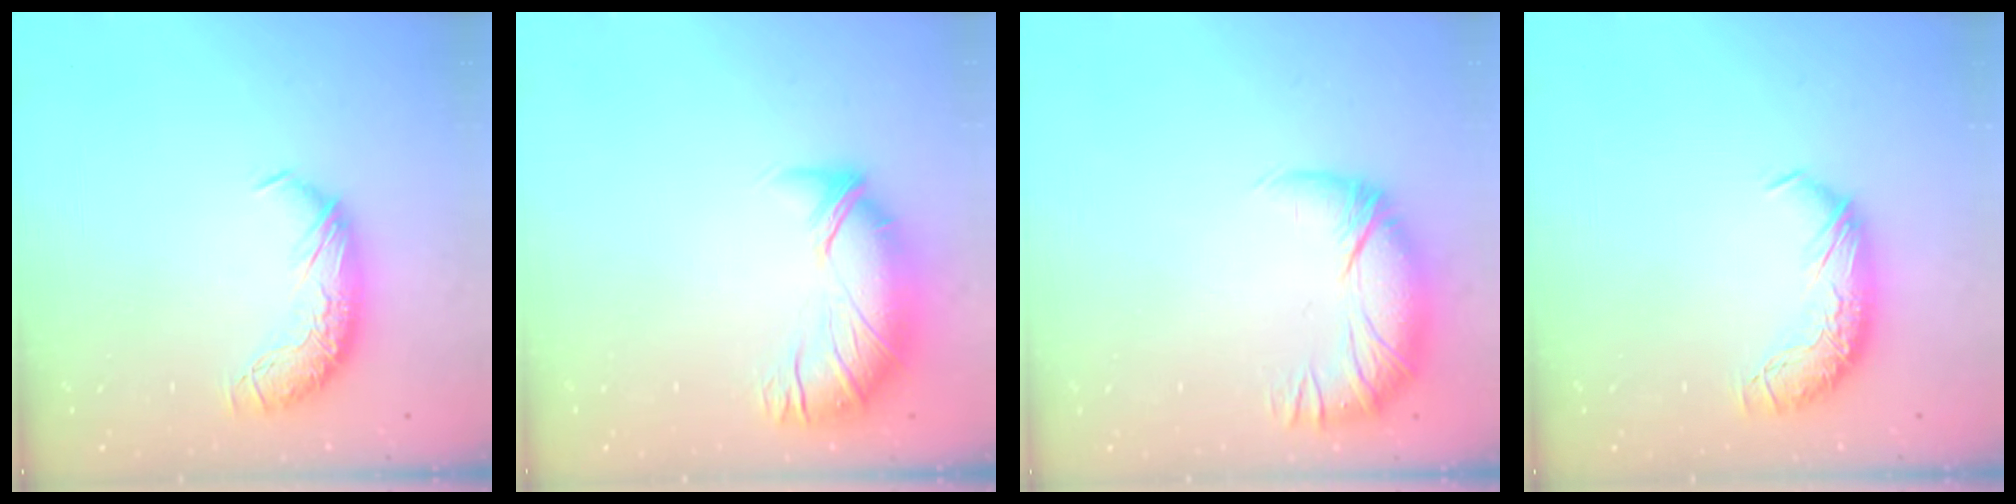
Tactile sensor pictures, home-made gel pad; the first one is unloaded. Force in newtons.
{"total": 2.6, "press": 1.1, "slide": 2.3}
{"total": 3.5, "press": 2.4, "slide": 2.6}
{"total": 0.0}